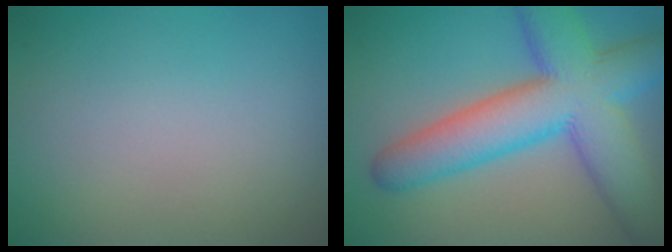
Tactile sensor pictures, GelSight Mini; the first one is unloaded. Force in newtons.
{"total": 11.0, "press": 11.0, "slide": 0.4}